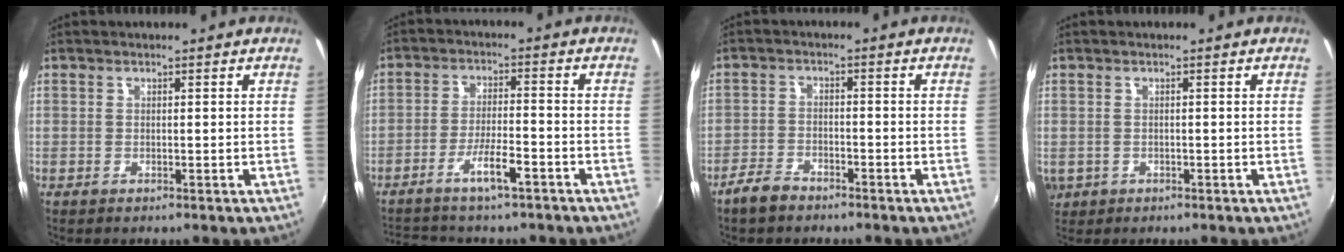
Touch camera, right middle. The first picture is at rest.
{"total": 7.4, "force": [-5.6, 1.5, 4.5], "torque": [-0.097, 0.007, -0.095]}
{"total": 4.6, "force": [-3.8, 1.9, 1.9], "torque": [-0.055, 0.002, -0.068]}
{"total": 4.1, "force": [-0.8, 3.5, 1.8], "torque": [-0.040, -0.006, -0.008]}